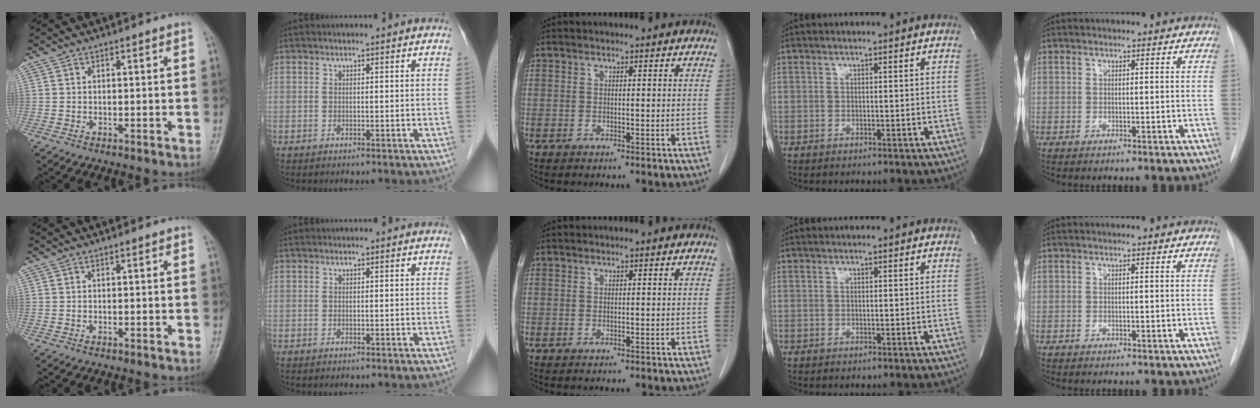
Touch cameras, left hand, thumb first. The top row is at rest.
{}